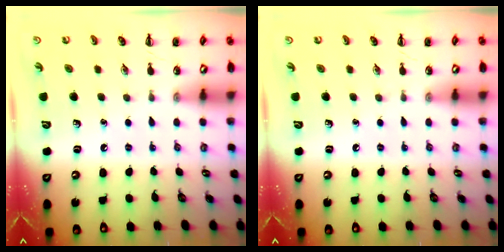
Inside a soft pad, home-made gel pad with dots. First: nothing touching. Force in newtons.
{"total": 0.0}